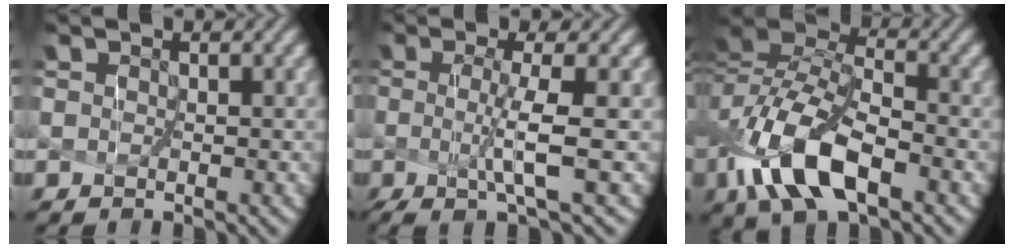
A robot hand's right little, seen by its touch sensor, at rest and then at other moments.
{"total": 4.2, "force": [-1.2, -0.4, 4.0], "torque": [-0.086, -0.014, -0.013]}
{"total": 8.9, "force": [-4.3, 3.8, 6.8], "torque": [-0.146, 0.009, -0.081]}